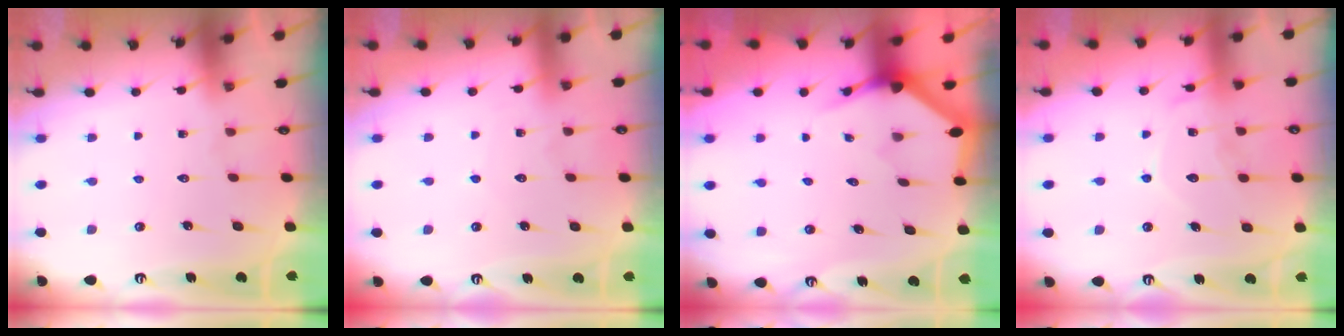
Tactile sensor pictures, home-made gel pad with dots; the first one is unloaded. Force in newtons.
{"total": 3.3, "press": 3.2, "slide": 0.4}
{"total": 3.3, "press": 3.3, "slide": 0.1}
{"total": 12.8, "press": 12.8, "slide": 1.0}